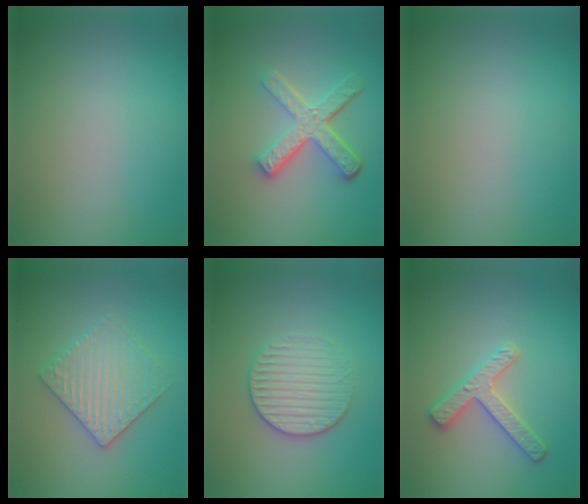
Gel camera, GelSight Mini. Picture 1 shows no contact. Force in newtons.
{"total": 5.0, "press": 3.6, "slide": 3.5}
{"total": 0.0}
{"total": 3.4, "press": 3.4, "slide": 0.7}
{"total": 3.4, "press": 3.2, "slide": 1.1}
{"total": 2.7, "press": 2.7, "slide": 0.3}